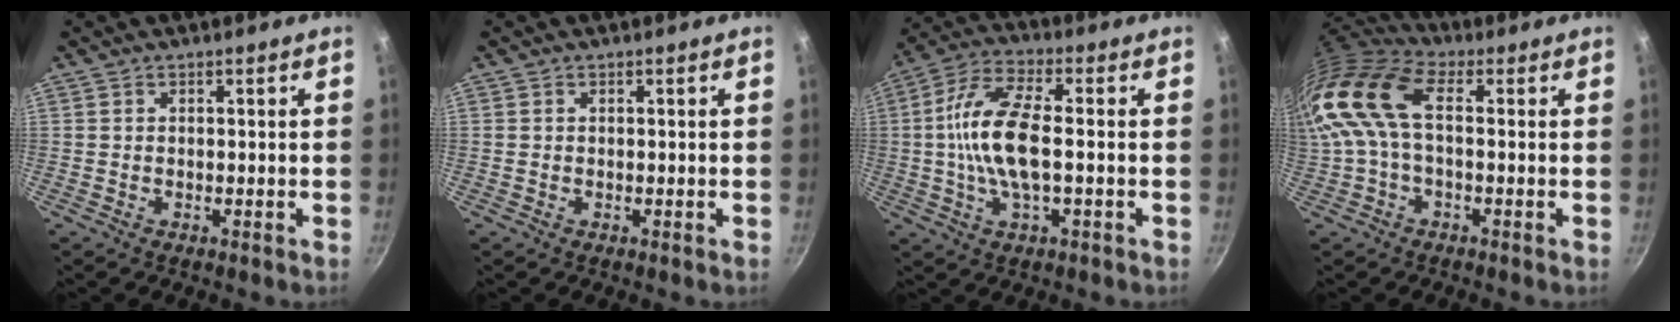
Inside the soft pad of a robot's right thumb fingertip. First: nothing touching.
{"total": 0.0}
{"total": 12.4, "force": [-0.6, 4.8, 11.4], "torque": [-0.231, 0.024, -0.023]}
{"total": 14.9, "force": [2.0, 7.9, 12.4], "torque": [-0.259, 0.026, 0.023]}